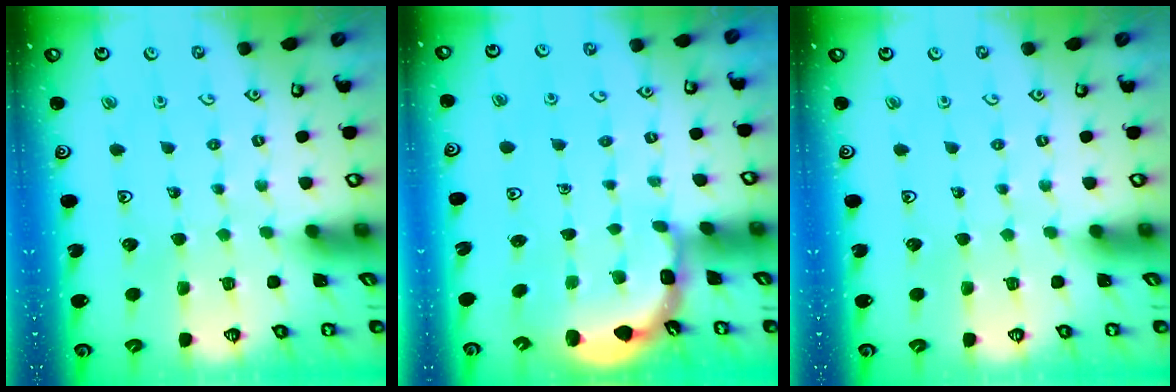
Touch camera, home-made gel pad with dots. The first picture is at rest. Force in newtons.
{"total": 2.3, "press": 2.1, "slide": 0.9}
{"total": 0.0}